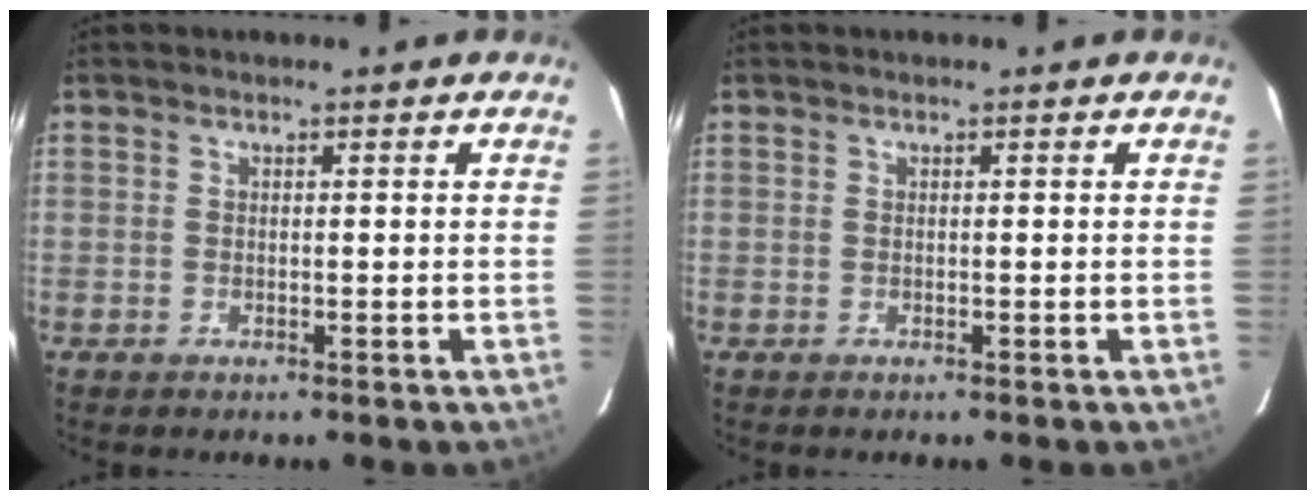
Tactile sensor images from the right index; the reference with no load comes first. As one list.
[{"total": 0.0}]